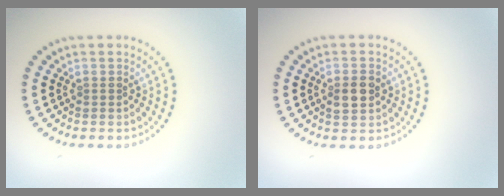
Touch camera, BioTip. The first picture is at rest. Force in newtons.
{"total": 2.1, "press": 2.1, "slide": 0.2}